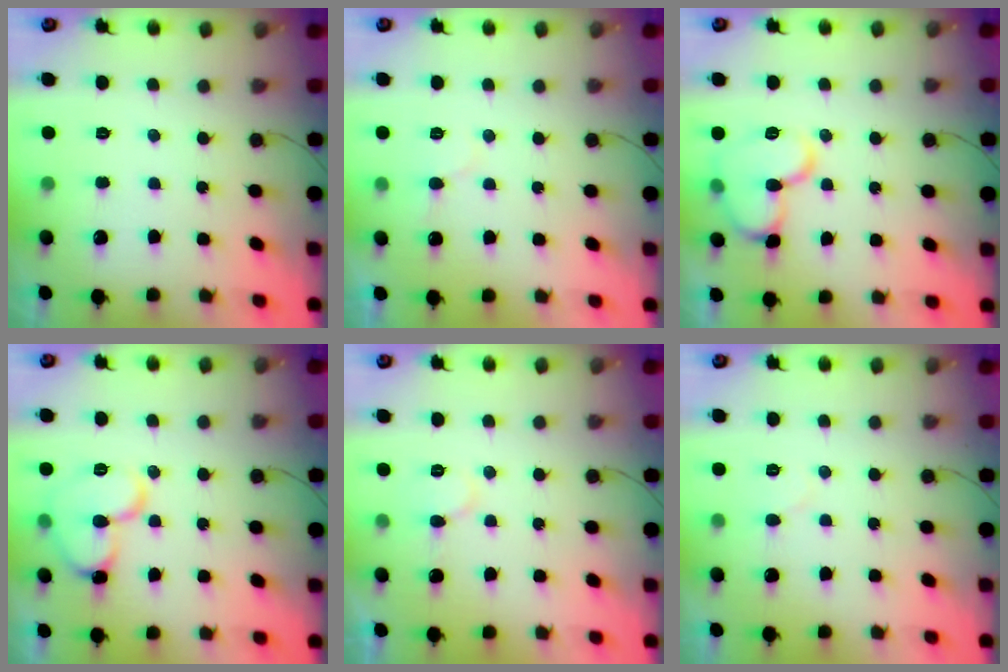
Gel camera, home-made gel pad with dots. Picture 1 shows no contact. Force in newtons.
{"total": 5.7, "press": 5.7, "slide": 0.4}
{"total": 11.3, "press": 11.3, "slide": 0.6}
{"total": 12.5, "press": 12.4, "slide": 1.6}
{"total": 6.1, "press": 6.1, "slide": 0.5}
{"total": 2.9, "press": 2.9, "slide": 0.2}